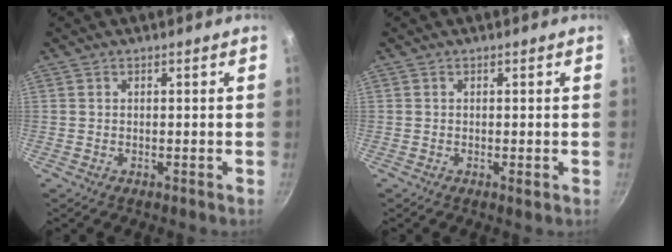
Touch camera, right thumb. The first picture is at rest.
{"total": 0.6, "force": [-0.2, 0.2, 0.6], "torque": [-0.010, -0.001, -0.002]}